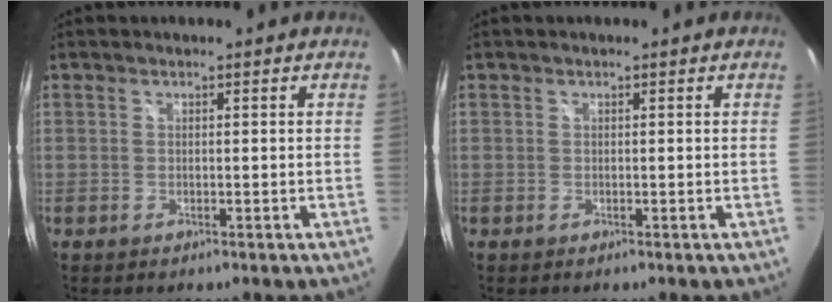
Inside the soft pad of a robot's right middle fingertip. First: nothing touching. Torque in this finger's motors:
{"motor_torque": [0.00, 0.00, 0.00, 0.00]}